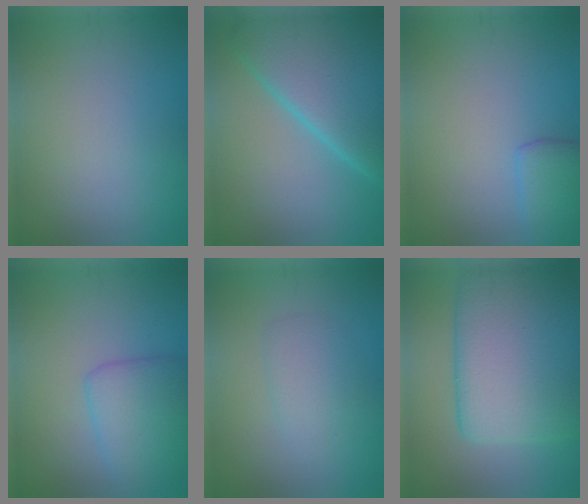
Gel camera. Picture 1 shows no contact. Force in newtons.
{"total": 9.9, "press": 9.8, "slide": 0.7}
{"total": 2.5, "press": 2.5, "slide": 0.2}
{"total": 3.8, "press": 3.8, "slide": 0.1}
{"total": 1.9, "press": 1.9, "slide": 0.1}
{"total": 11.7, "press": 11.6, "slide": 0.8}